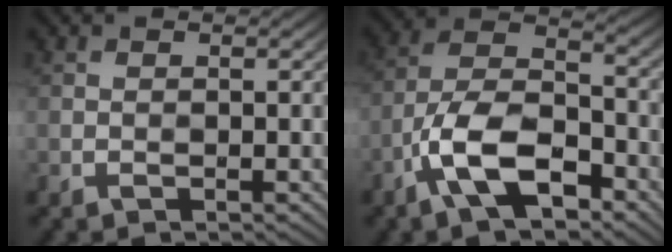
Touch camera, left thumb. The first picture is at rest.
{"total": 10.7, "force": [-5.4, 4.9, 7.7], "torque": [-0.157, -0.001, -0.115]}